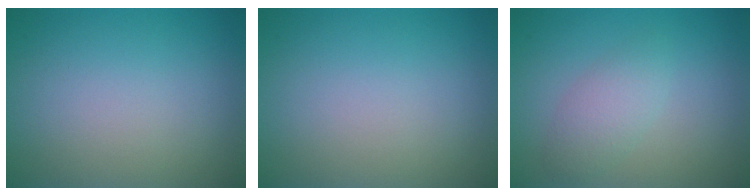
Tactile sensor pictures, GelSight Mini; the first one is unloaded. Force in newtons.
{"total": 0.0}
{"total": 2.3, "press": 2.3, "slide": 0.1}